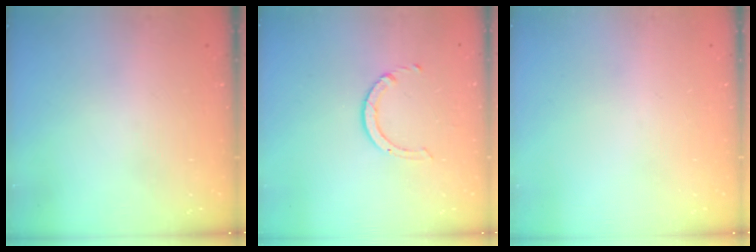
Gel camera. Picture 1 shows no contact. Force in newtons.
{"total": 2.5, "press": 2.4, "slide": 0.3}
{"total": 0.0}